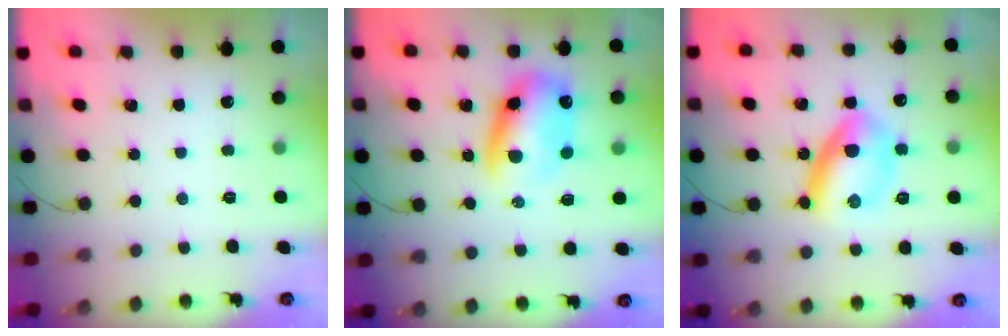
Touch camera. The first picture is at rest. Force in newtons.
{"total": 10.6, "press": 10.4, "slide": 2.5}
{"total": 10.8, "press": 10.8, "slide": 0.3}